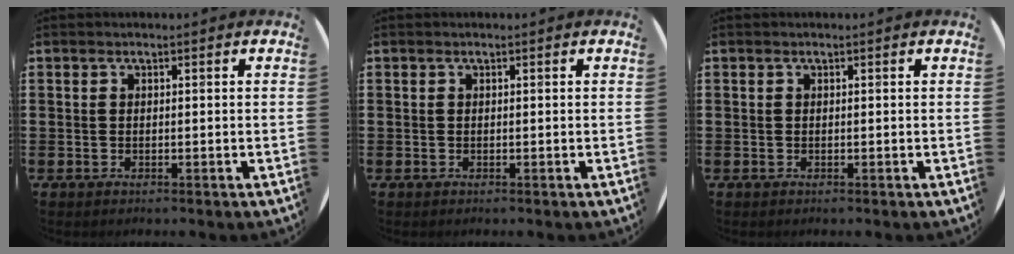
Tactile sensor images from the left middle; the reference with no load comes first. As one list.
[{"total": 0.0}, {"total": 0.0}]